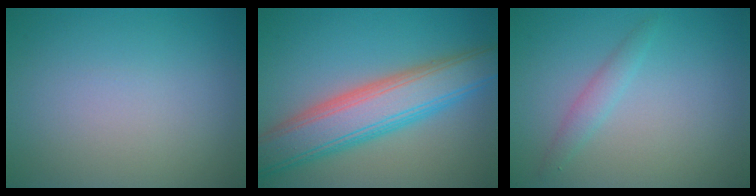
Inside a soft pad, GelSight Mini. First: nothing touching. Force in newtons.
{"total": 8.0, "press": 8.0, "slide": 0.4}
{"total": 1.6, "press": 1.6, "slide": 0.1}